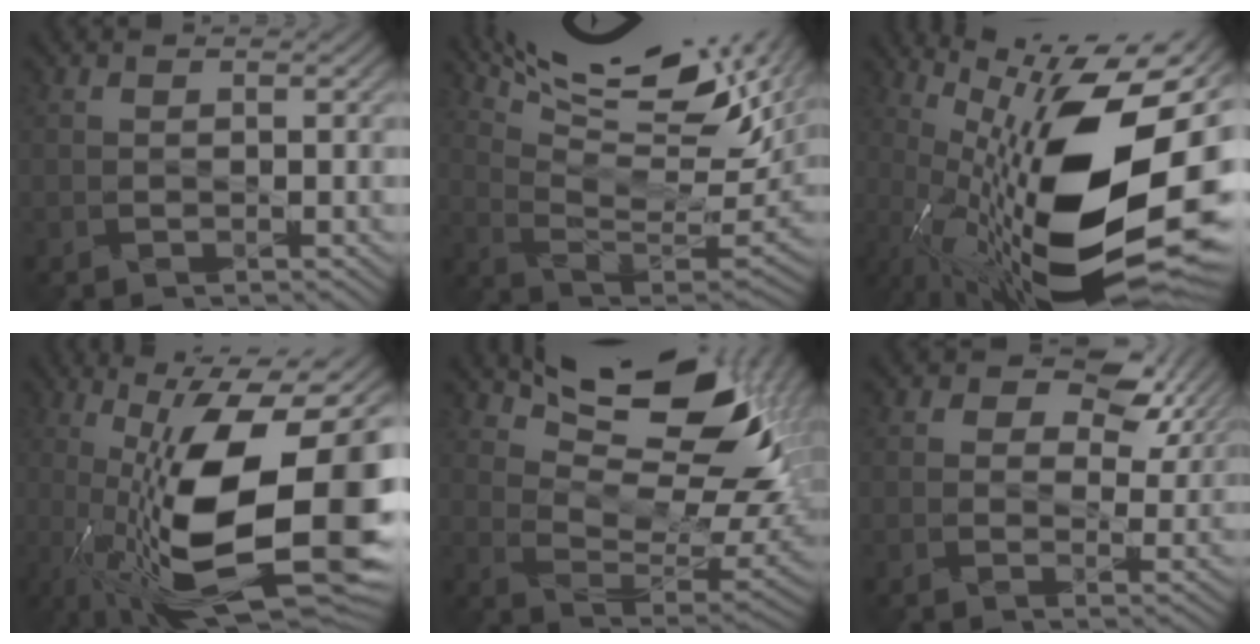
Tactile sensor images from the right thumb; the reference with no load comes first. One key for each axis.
{"total": 18.2, "fx": 12.6, "fy": 4.2, "fz": 12.5, "tx": -0.223, "ty": 0.019, "tz": 0.187}
{"total": 20.0, "fx": -0.3, "fy": 7.5, "fz": 18.6, "tx": -0.301, "ty": -0.005, "tz": -0.013}
{"total": 18.8, "fx": -2.5, "fy": 7.2, "fz": 17.2, "tx": -0.283, "ty": -0.019, "tz": -0.041}
{"total": 14.8, "fx": 8.8, "fy": 5.8, "fz": 10.4, "tx": -0.165, "ty": 0.001, "tz": 0.152}
{"total": 8.6, "fx": 4.6, "fy": 5.1, "fz": 5.2, "tx": -0.072, "ty": 0.006, "tz": 0.059}